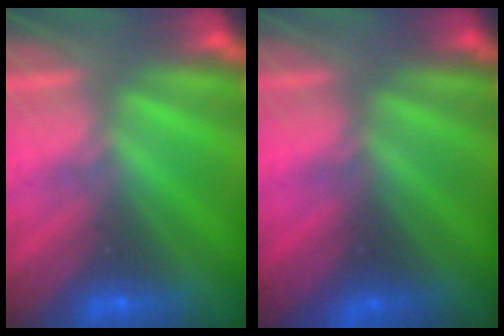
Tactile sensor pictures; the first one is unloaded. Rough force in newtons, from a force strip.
{"total": 2.0}